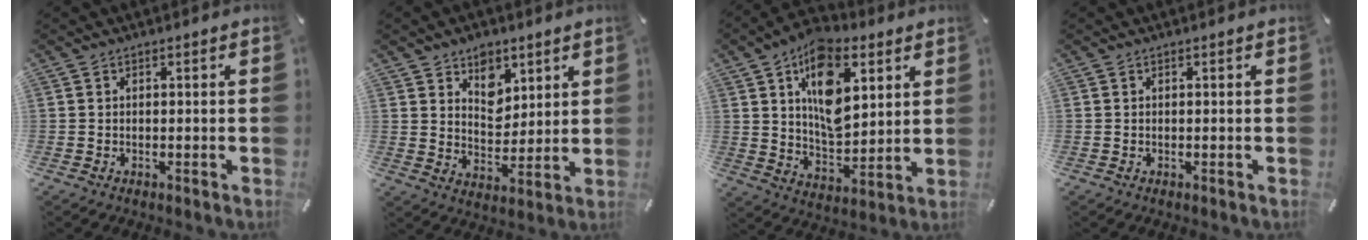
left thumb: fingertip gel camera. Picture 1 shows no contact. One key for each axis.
{"total": 8.1, "fx": 5.0, "fy": 6.1, "fz": 2.1, "tx": -0.020, "ty": -0.030, "tz": 0.090}
{"total": 15.8, "fx": 6.7, "fy": 9.6, "fz": 10.6, "tx": -0.176, "ty": -0.018, "tz": 0.121}
{"total": 0.0}